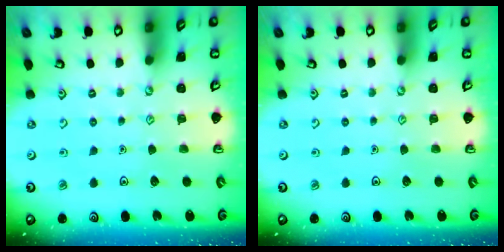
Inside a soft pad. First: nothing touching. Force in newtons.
{"total": 0.0}